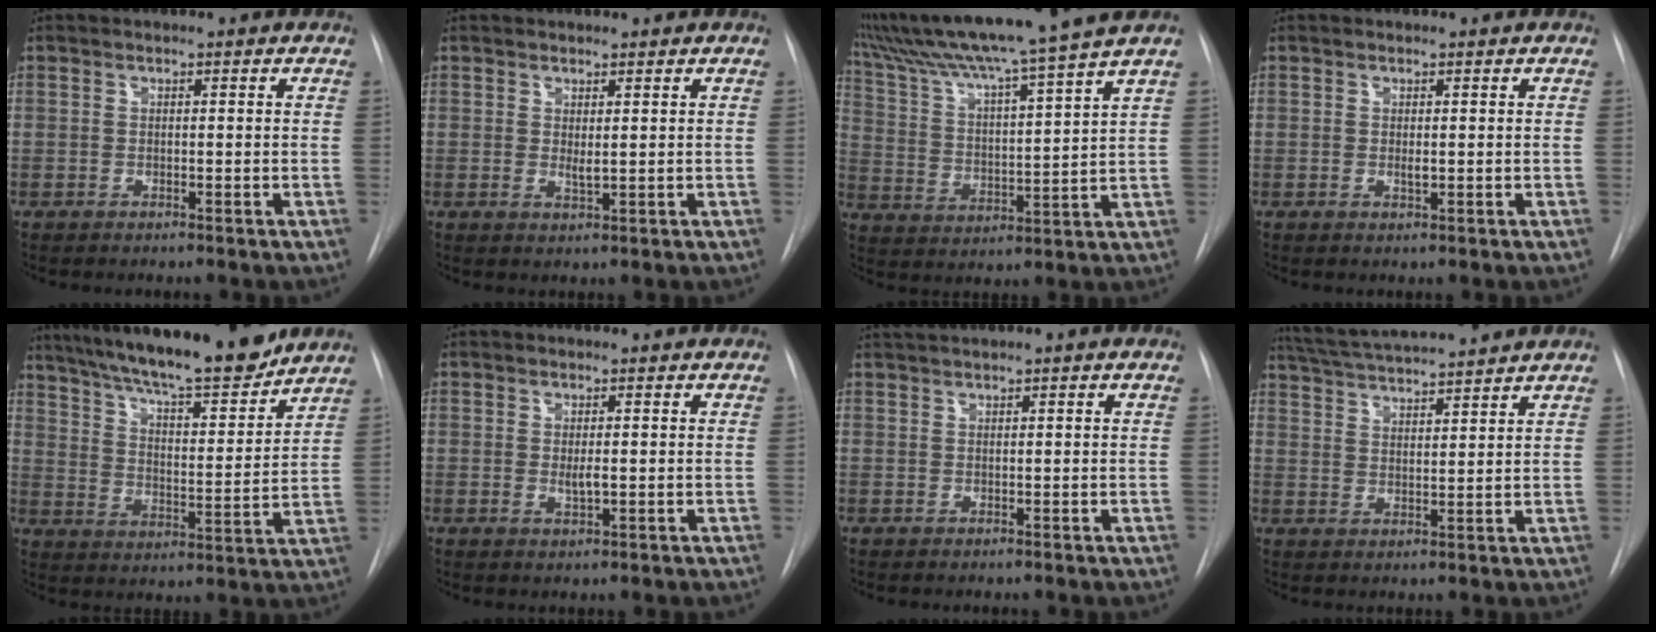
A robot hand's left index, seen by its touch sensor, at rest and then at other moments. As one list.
[{"total": 1.1, "force": [0.4, 0.3, 1.0], "torque": [-0.020, -0.009, 0.009]}, {"total": 17.7, "force": [15.0, -2.5, 9.2], "torque": [-0.161, -0.020, 0.237]}, {"total": 0.7, "force": [0.0, 0.3, 0.6], "torque": [-0.013, -0.006, 0.000]}, {"total": 19.8, "force": [17.1, 2.5, 9.8], "torque": [-0.166, -0.001, 0.259]}, {"total": 1.5, "force": [0.0, 0.4, 1.5], "torque": [-0.028, -0.007, 0.000]}, {"total": 1.5, "force": [1.0, 0.0, 1.0], "torque": [-0.020, 0.016, 0.022]}, {"total": 12.3, "force": [11.3, -0.1, 5.0], "torque": [-0.094, 0.019, 0.178]}]